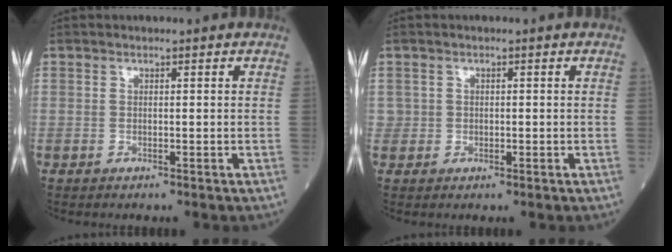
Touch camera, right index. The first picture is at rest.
{"total": 1.1, "force": [0.0, 1.1, 0.2], "torque": [0.000, 0.004, 0.003]}